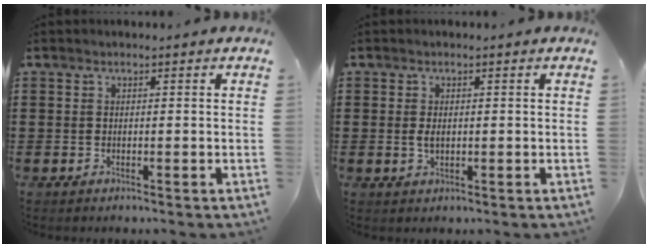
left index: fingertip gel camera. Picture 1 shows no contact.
{"total": 1.9, "force": [0.1, 0.9, 1.7], "torque": [-0.034, 0.002, 0.001]}